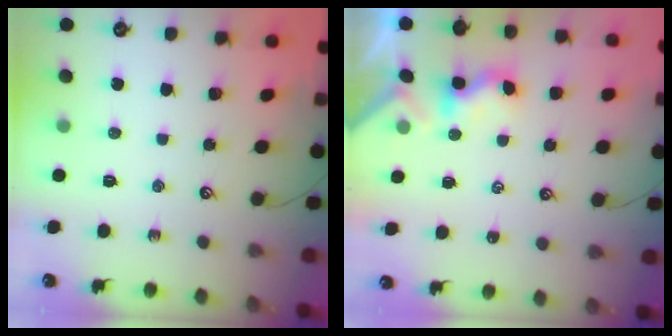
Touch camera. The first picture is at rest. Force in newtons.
{"total": 1.6, "press": 1.5, "slide": 0.5}